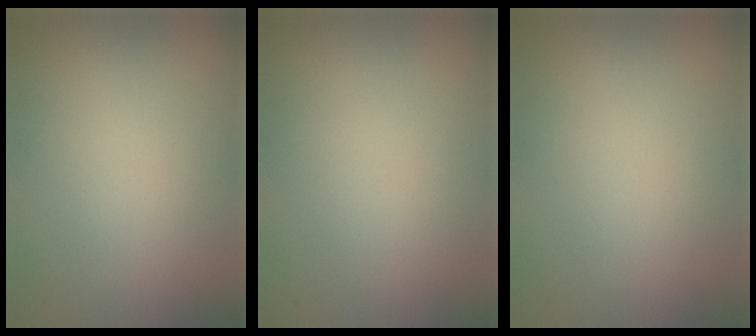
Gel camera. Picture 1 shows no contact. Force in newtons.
{"total": 0.0}
{"total": 0.0}